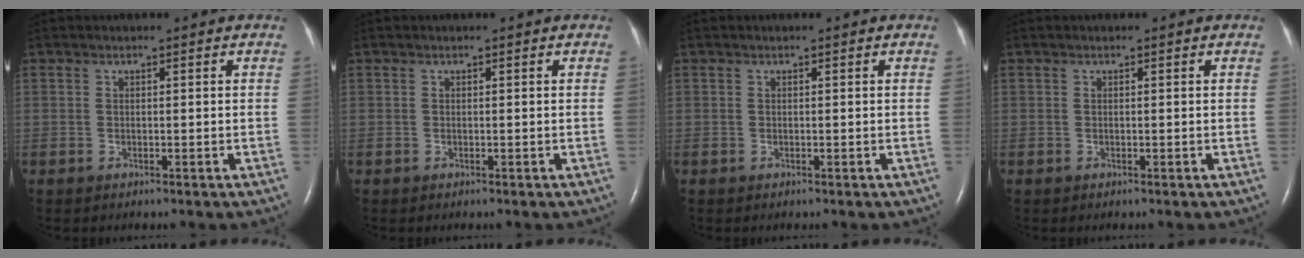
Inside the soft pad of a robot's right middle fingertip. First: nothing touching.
{"total": 0.0}
{"total": 0.0}
{"total": 0.0}